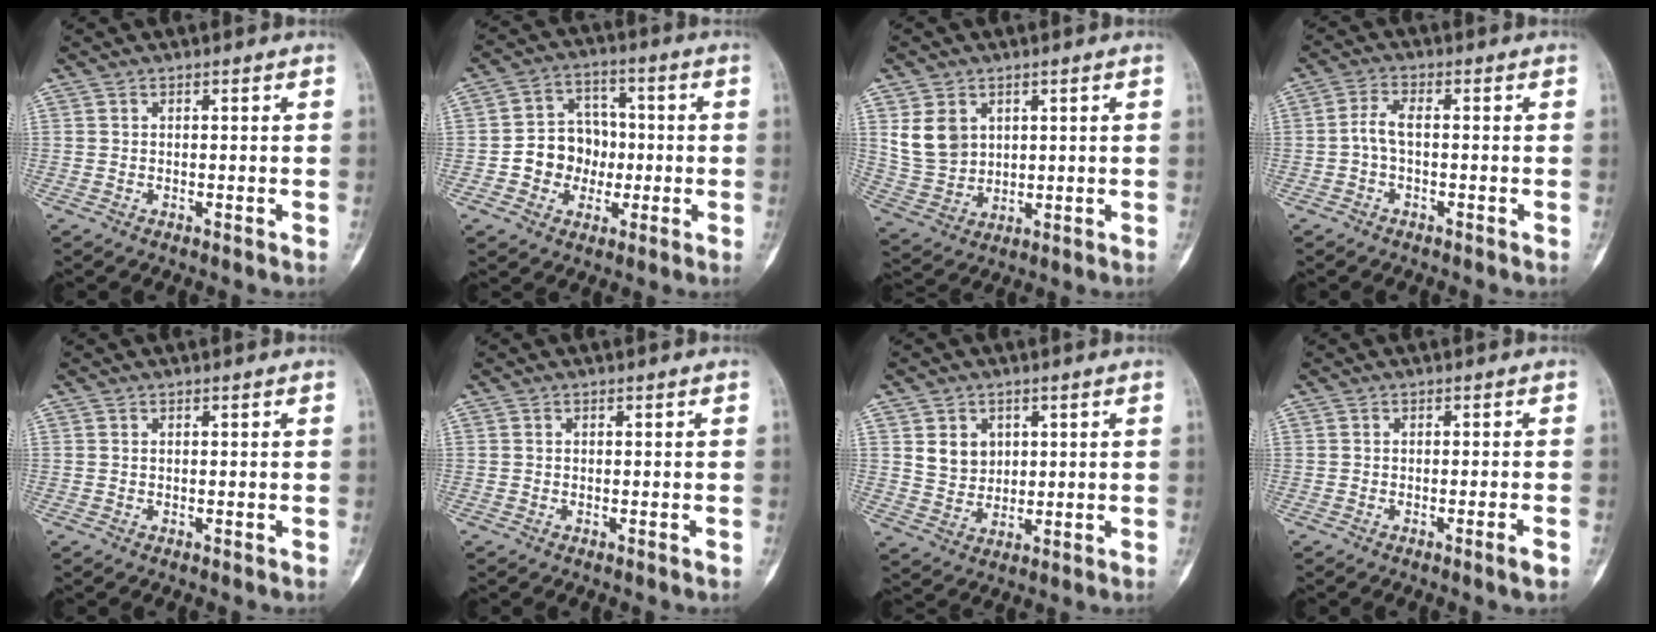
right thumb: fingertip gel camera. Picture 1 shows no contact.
{"total": 9.8, "force": [-1.5, 8.6, 4.5], "torque": [-0.021, 0.030, -0.032]}
{"total": 8.6, "force": [3.1, 6.6, 4.4], "torque": [-0.067, -0.014, 0.078]}
{"total": 3.3, "force": [-0.6, 1.5, 2.8], "torque": [-0.061, 0.013, -0.017]}
{"total": 0.0}
{"total": 0.0}
{"total": 5.8, "force": [1.9, 4.8, 2.6], "torque": [-0.020, -0.013, 0.042]}
{"total": 2.1, "force": [-1.2, -0.2, 1.7], "torque": [-0.027, -0.003, -0.021]}